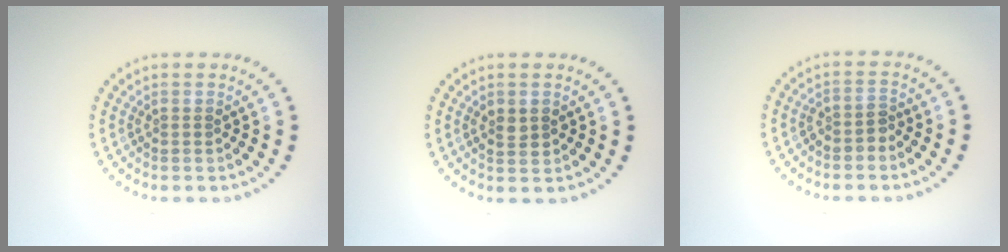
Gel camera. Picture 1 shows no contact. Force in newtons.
{"total": 1.6, "press": 1.6, "slide": 0.1}
{"total": 1.4, "press": 1.2, "slide": 0.8}